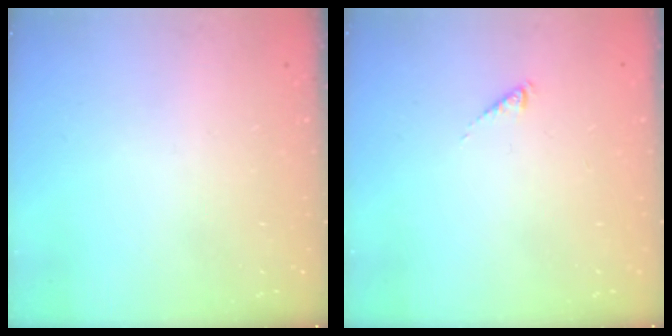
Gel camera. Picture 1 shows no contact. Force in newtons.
{"total": 0.0}